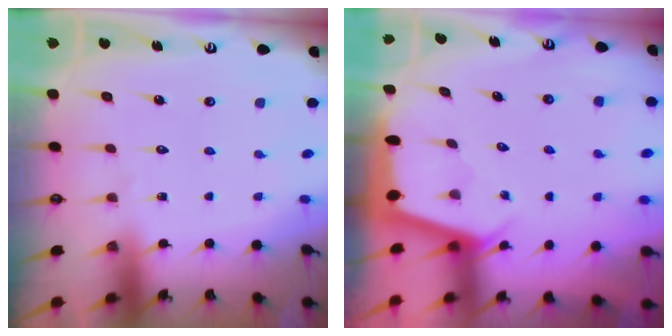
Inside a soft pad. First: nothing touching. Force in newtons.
{"total": 2.3, "press": 2.3, "slide": 0.3}